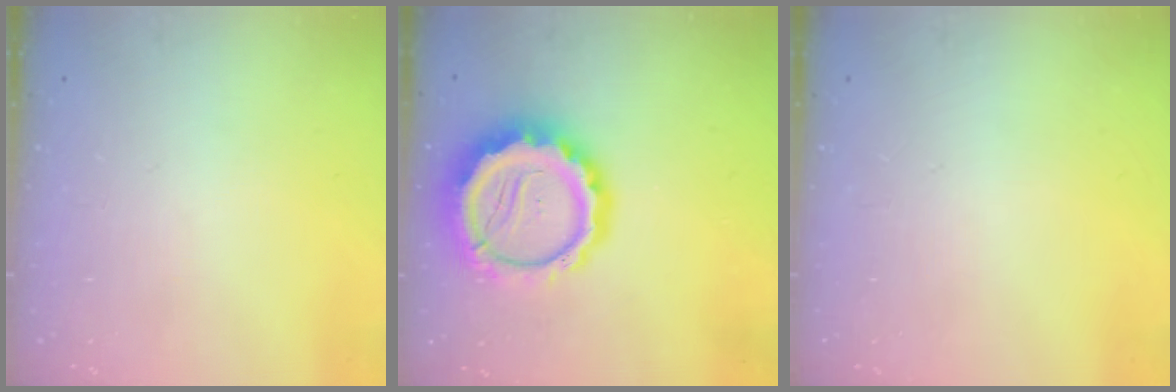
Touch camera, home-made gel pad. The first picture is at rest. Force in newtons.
{"total": 15.4, "press": 15.1, "slide": 3.2}
{"total": 0.0}